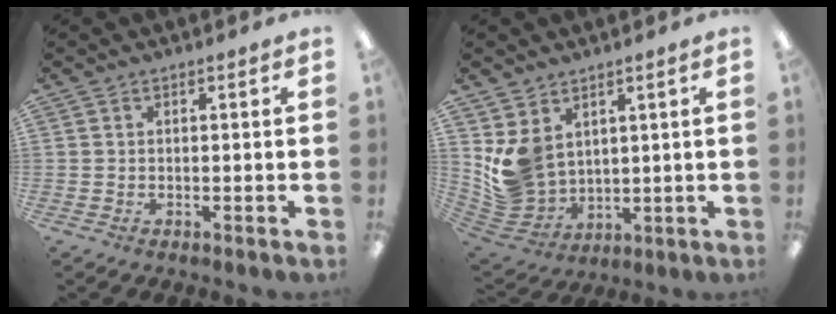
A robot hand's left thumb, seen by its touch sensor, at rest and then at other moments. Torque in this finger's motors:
{"motor_torque": [0.15, 0.21, 0.42, -0.37, 0.10]}